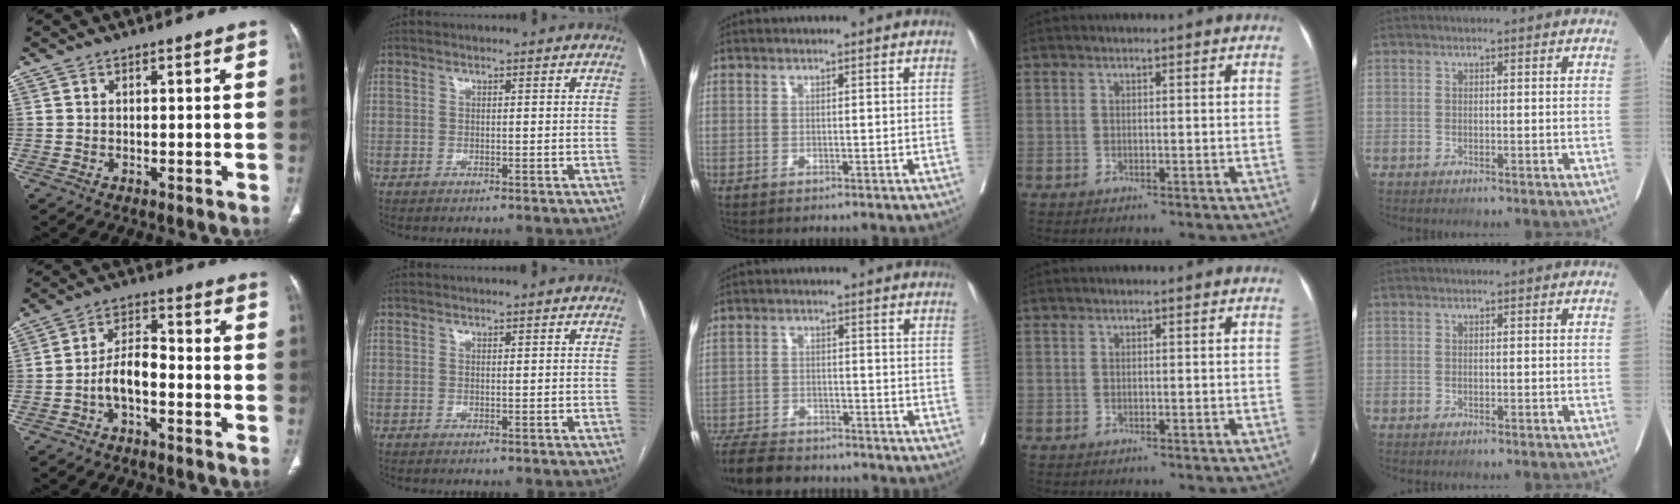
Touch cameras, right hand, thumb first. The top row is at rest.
{"thumb": {"total": 6.1, "force": [-2.5, 2.8, 4.8], "torque": [-0.084, 0.034, -0.049]}, "middle": {"total": 10.5, "force": [-9.3, 2.9, 3.8], "torque": [-0.067, -0.013, -0.147]}}